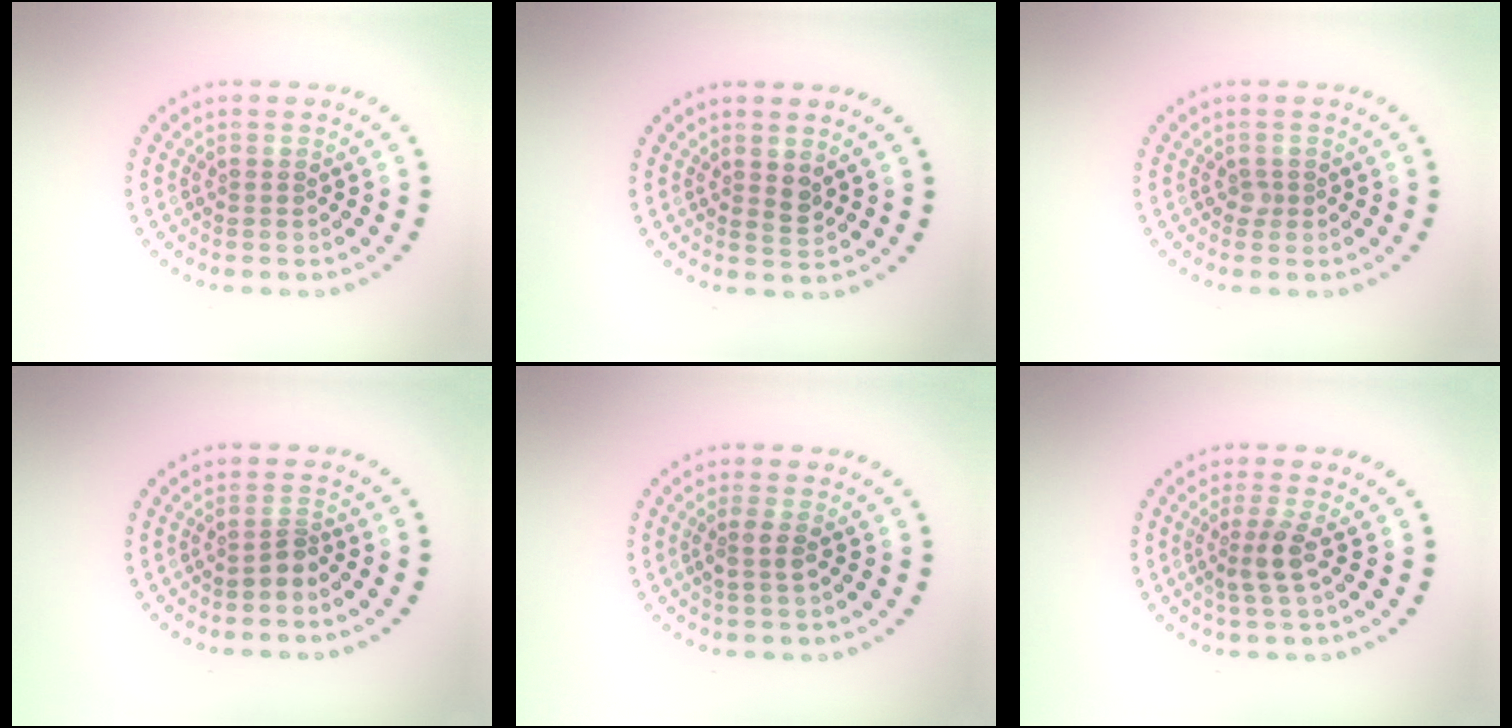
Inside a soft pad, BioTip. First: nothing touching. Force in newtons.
{"total": 1.1, "press": 1.0, "slide": 0.4}
{"total": 0.8, "press": 0.6, "slide": 0.6}
{"total": 1.3, "press": 0.8, "slide": 1.0}
{"total": 1.5, "press": 1.2, "slide": 0.8}
{"total": 2.4, "press": 1.8, "slide": 1.6}